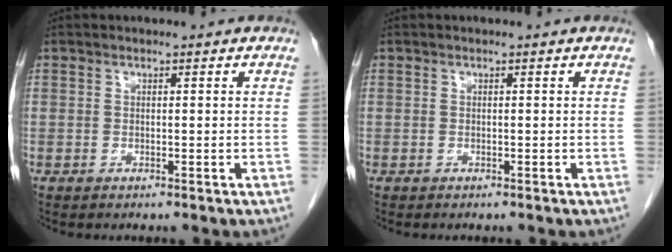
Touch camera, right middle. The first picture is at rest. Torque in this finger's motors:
{"motor_torque": [0.09, -0.03, -0.02, 0.01]}